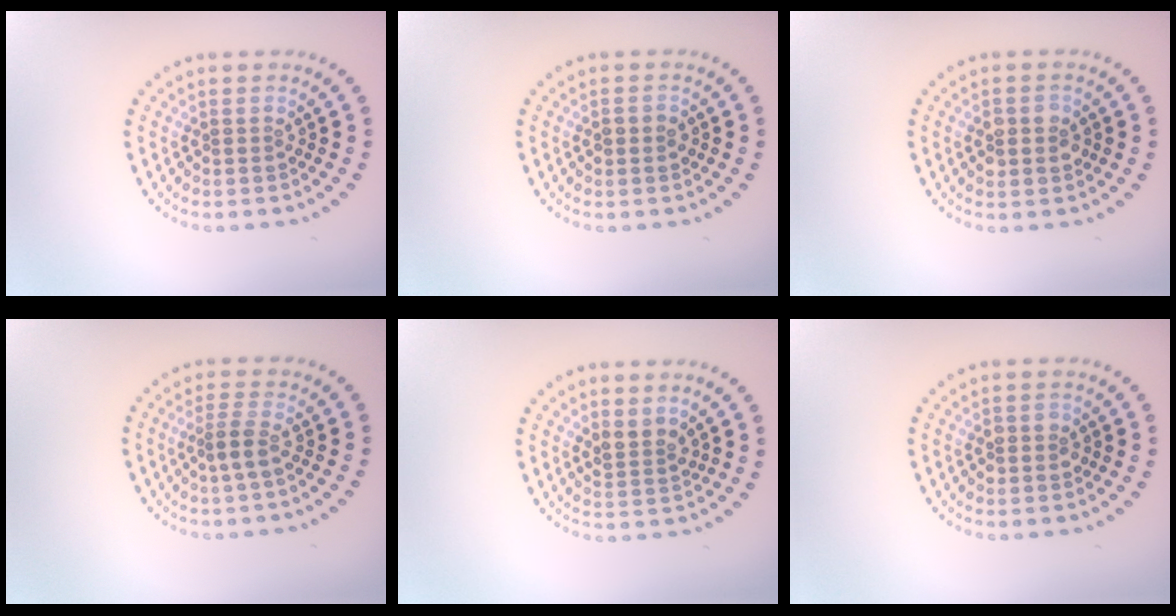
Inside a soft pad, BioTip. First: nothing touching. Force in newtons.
{"total": 1.0, "press": 0.9, "slide": 0.2}
{"total": 2.8, "press": 2.8, "slide": 0.3}
{"total": 2.0, "press": 1.6, "slide": 1.2}
{"total": 2.1, "press": 1.7, "slide": 1.2}
{"total": 1.5, "press": 1.5, "slide": 0.1}